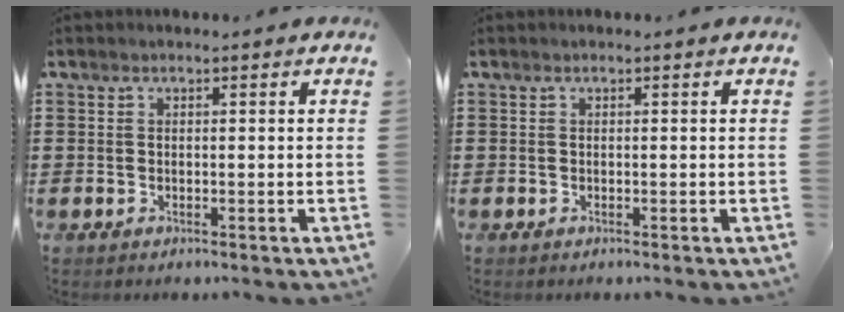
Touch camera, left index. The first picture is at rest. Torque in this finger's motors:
{"motor_torque": [0.03, -0.03, -0.02, -0.01]}